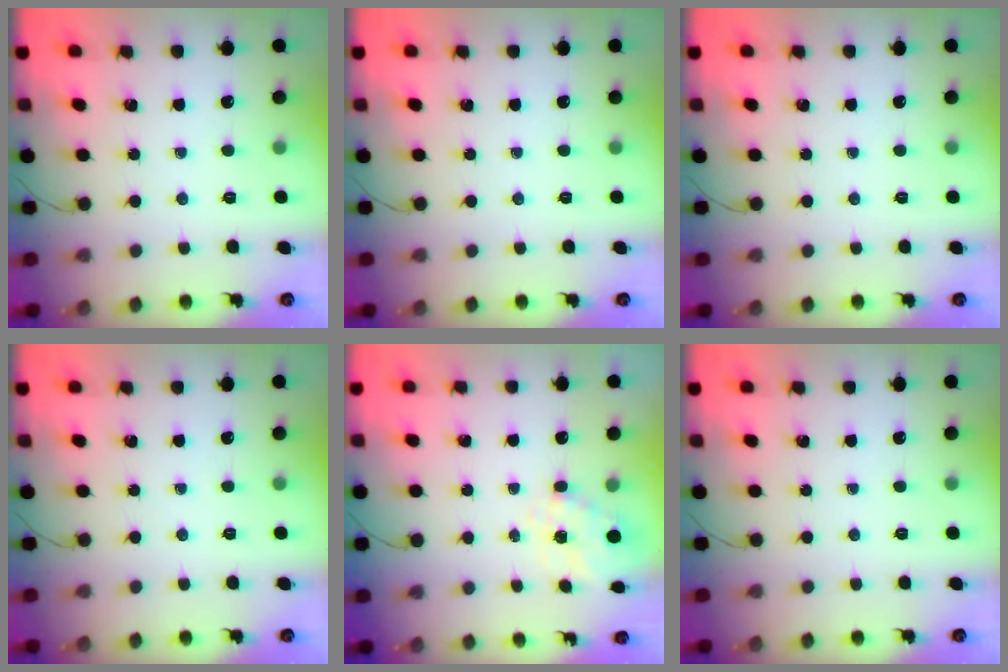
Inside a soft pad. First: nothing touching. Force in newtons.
{"total": 0.0}
{"total": 0.0}
{"total": 0.0}
{"total": 5.3, "press": 5.2, "slide": 1.0}
{"total": 0.0}